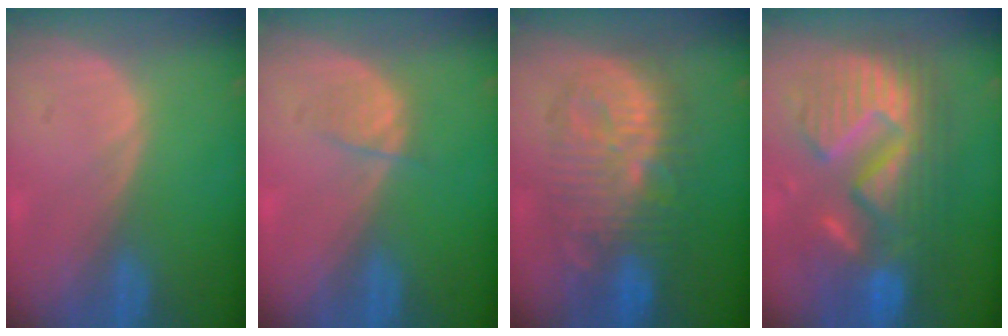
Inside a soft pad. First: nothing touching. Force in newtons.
{"total": 1.9, "press": 1.9, "slide": 0.4}
{"total": 10.4, "press": 10.4, "slide": 0.4}
{"total": 13.1, "press": 13.0, "slide": 1.4}